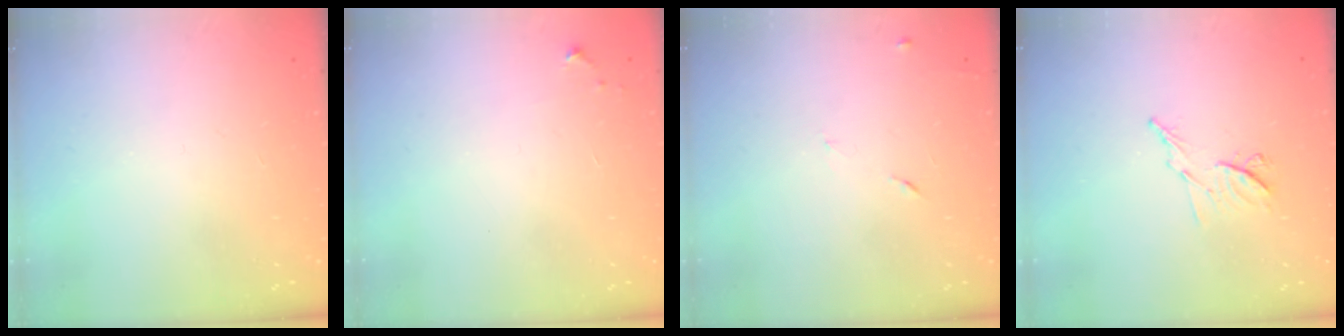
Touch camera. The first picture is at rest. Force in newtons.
{"total": 4.3, "press": 4.3, "slide": 0.7}
{"total": 6.7, "press": 6.7, "slide": 0.8}
{"total": 7.6, "press": 7.5, "slide": 1.1}